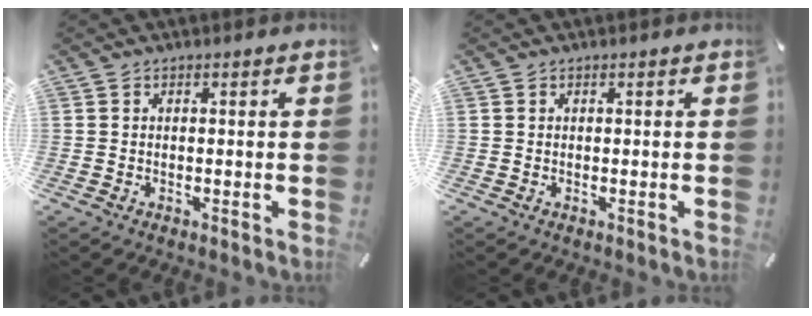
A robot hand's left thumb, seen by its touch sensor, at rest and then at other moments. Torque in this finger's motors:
{"motor_torque": [0.01, -0.01, 0.00, 0.00, 0.00]}